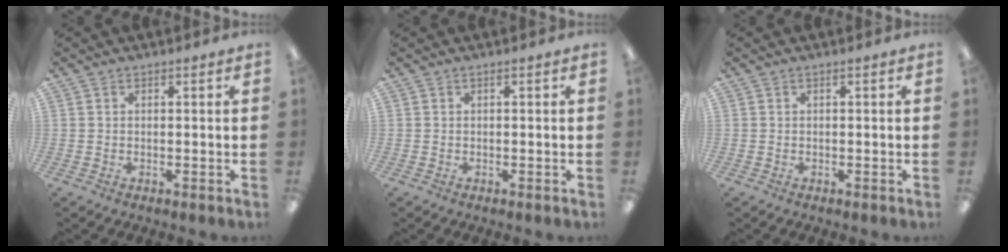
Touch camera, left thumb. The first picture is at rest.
{"total": 0.0}
{"total": 0.0}